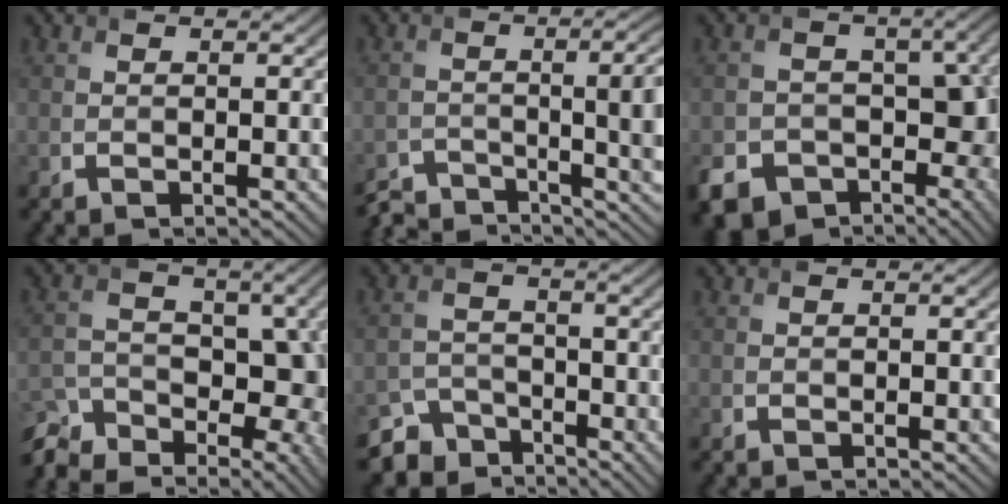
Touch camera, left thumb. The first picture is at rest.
{"total": 7.2, "force": [-4.3, 2.3, 5.3], "torque": [-0.077, -0.011, -0.078]}
{"total": 11.5, "force": [-4.7, 8.9, 5.8], "torque": [-0.091, -0.042, -0.069]}
{"total": 11.6, "force": [-7.6, 6.3, 6.2], "torque": [-0.107, -0.007, -0.132]}
{"total": 5.8, "force": [-4.8, 3.2, 0.7], "torque": [-0.015, -0.009, -0.088]}
{"total": 0.0}